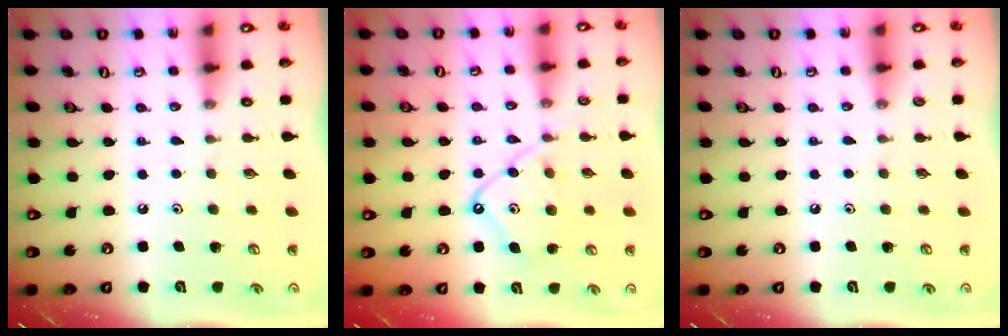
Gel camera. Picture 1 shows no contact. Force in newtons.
{"total": 11.3, "press": 11.3, "slide": 1.1}
{"total": 2.3, "press": 2.3, "slide": 0.4}